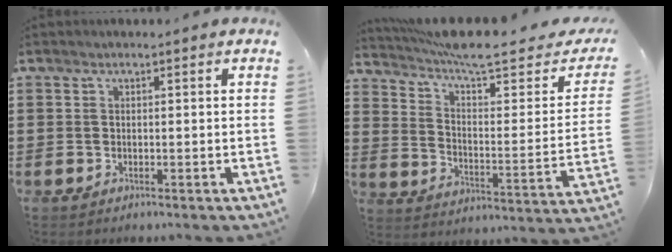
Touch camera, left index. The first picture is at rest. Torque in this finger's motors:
{"motor_torque": [1.09, -1.04, 0.54, 0.18]}